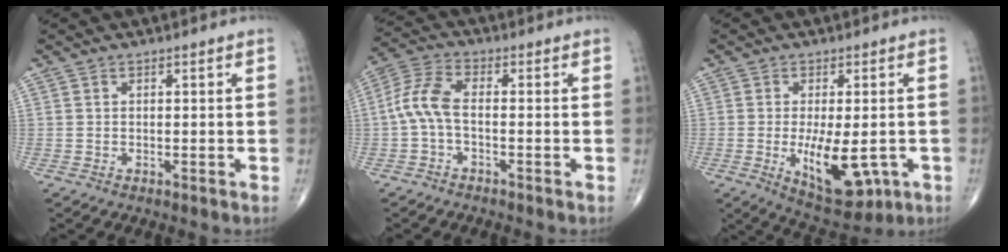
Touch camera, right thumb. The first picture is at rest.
{"total": 6.5, "force": [-1.1, 2.8, 5.8], "torque": [-0.135, 0.023, -0.031]}
{"total": 11.5, "force": [-2.6, 4.8, 10.1], "torque": [-0.145, -0.017, -0.026]}